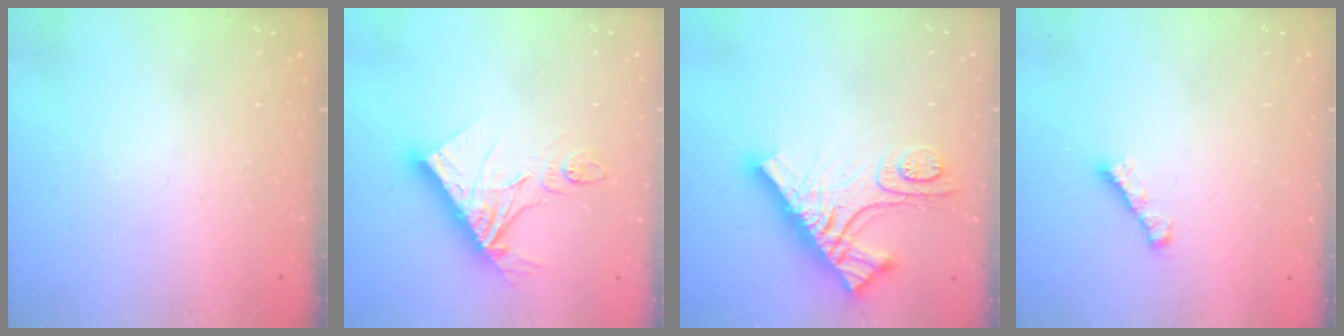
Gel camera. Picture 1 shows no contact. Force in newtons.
{"total": 16.2, "press": 16.1, "slide": 1.6}
{"total": 14.2, "press": 14.1, "slide": 1.5}
{"total": 1.9, "press": 1.8, "slide": 0.6}